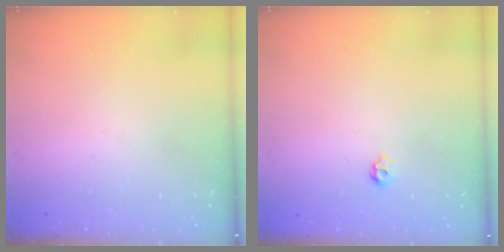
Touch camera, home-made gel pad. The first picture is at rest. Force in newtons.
{"total": 4.2, "press": 4.1, "slide": 0.8}